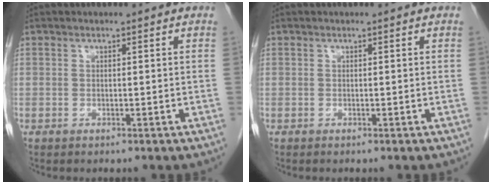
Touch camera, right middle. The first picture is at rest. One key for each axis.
{"total": 0.0}